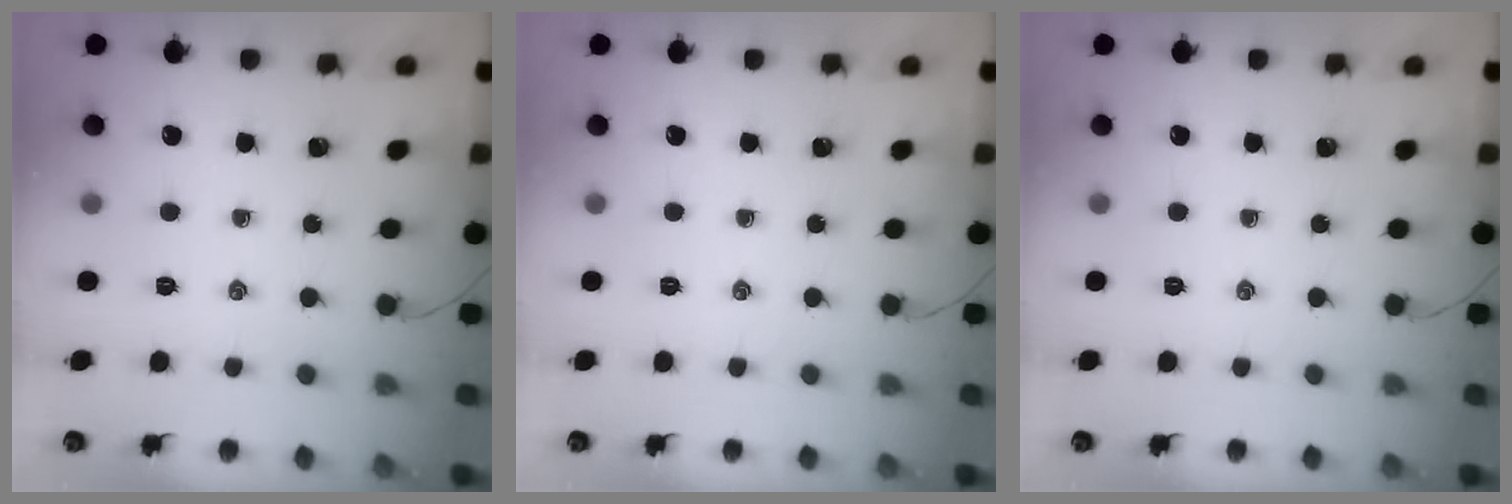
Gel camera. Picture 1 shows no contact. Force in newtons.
{"total": 0.0}
{"total": 0.0}